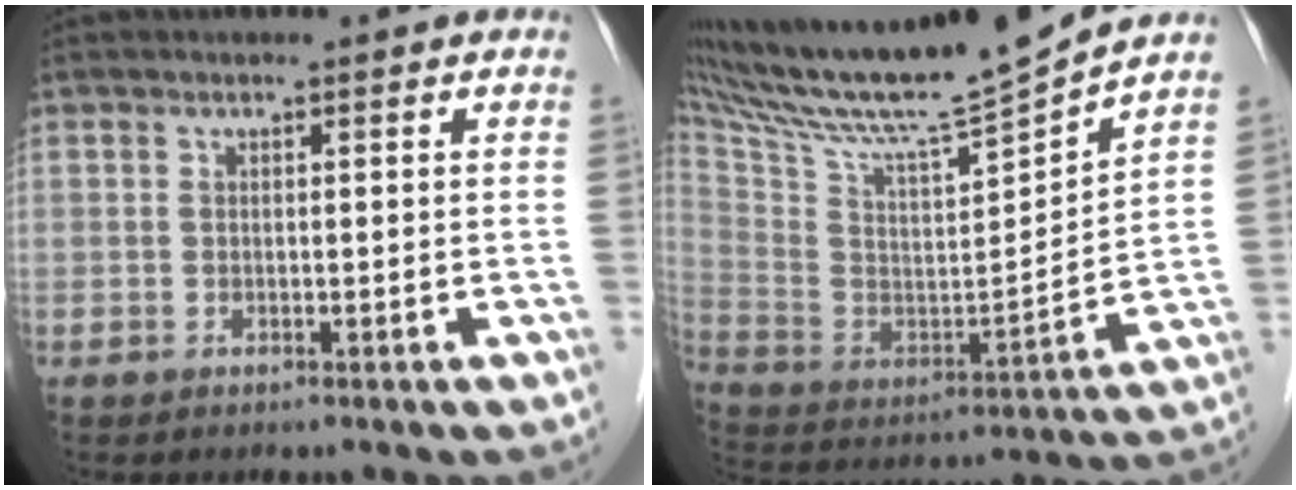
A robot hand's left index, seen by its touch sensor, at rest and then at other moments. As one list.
[{"total": 19.1, "force": [17.4, -1.2, 7.8], "torque": [-0.152, -0.034, 0.301]}]